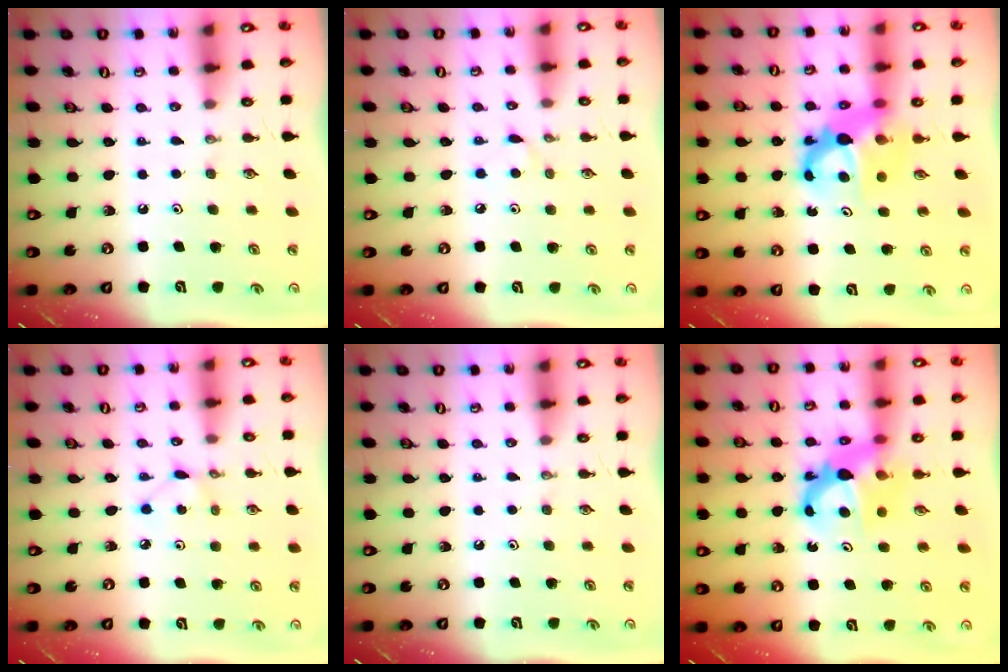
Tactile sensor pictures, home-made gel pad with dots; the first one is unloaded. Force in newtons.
{"total": 4.1, "press": 4.0, "slide": 0.4}
{"total": 8.8, "press": 8.7, "slide": 0.6}
{"total": 2.9, "press": 2.9, "slide": 0.3}
{"total": 0.0}
{"total": 7.2, "press": 7.2, "slide": 0.1}